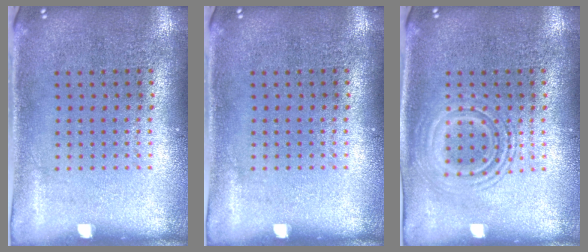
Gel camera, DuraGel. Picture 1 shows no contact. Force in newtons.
{"total": 0.0}
{"total": 2.8, "press": 2.8, "slide": 0.4}